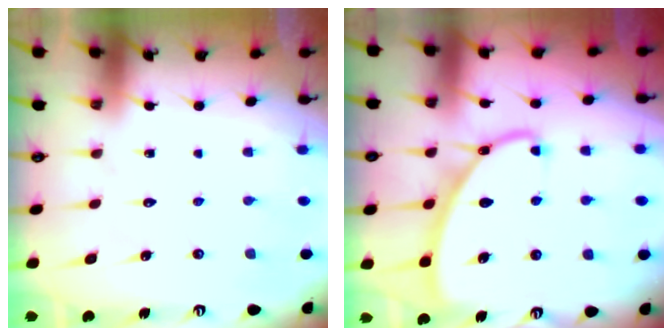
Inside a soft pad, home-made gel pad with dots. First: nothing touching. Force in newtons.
{"total": 9.0, "press": 9.0, "slide": 0.5}